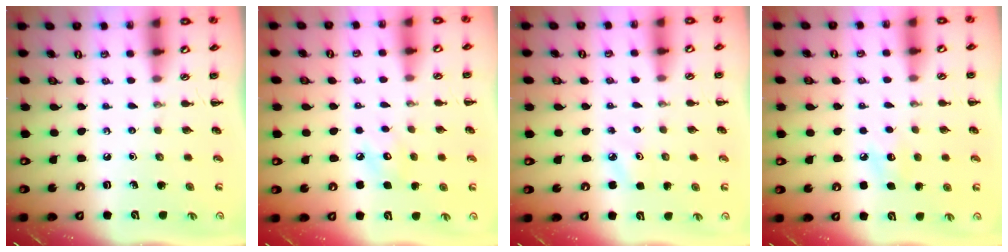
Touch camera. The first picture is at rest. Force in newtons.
{"total": 5.8, "press": 5.7, "slide": 1.3}
{"total": 3.4, "press": 3.2, "slide": 1.0}
{"total": 6.9, "press": 6.7, "slide": 1.7}